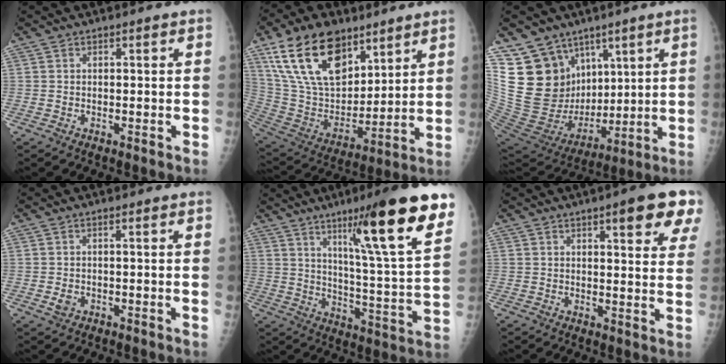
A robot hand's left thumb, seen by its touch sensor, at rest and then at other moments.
{"total": 21.9, "force": [12.8, 12.4, 12.6], "torque": [-0.198, -0.044, 0.244]}
{"total": 20.6, "force": [10.3, 14.8, 9.9], "torque": [-0.154, -0.034, 0.221]}
{"total": 1.7, "force": [-0.2, 0.7, 1.6], "torque": [-0.031, -0.001, -0.001]}
{"total": 21.6, "force": [12.7, 2.0, 17.4], "torque": [-0.228, -0.056, 0.193]}
{"total": 11.3, "force": [6.5, 3.0, 8.7], "torque": [-0.073, -0.026, 0.075]}